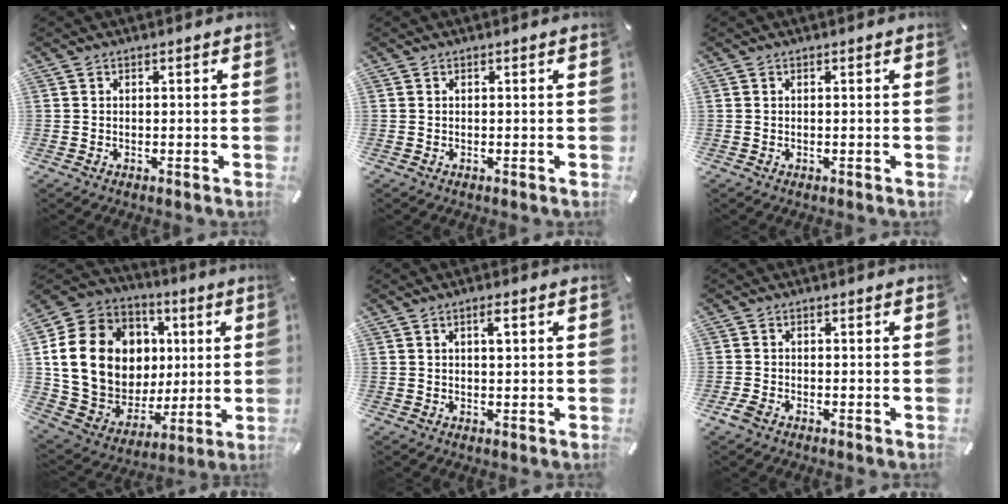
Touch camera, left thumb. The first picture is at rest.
{"total": 0.0}
{"total": 0.0}
{"total": 20.9, "force": [4.5, 17.2, 10.9], "torque": [-0.223, -0.020, 0.101]}
{"total": 2.5, "force": [0.8, 0.8, 2.2], "torque": [-0.038, 0.002, 0.010]}
{"total": 2.1, "force": [-1.4, 1.2, 1.0], "torque": [-0.023, 0.002, -0.028]}